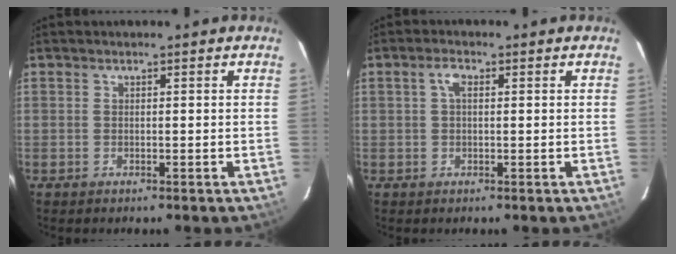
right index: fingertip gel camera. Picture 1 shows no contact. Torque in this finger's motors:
{"motor_torque": [0.40, 0.07, 0.10, 0.05]}